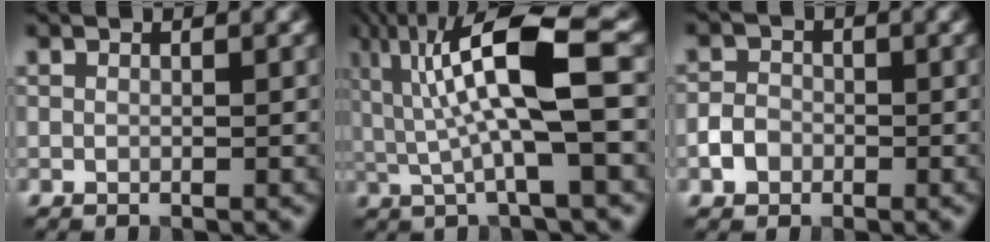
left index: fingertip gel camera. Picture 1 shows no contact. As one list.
[{"total": 9.5, "force": [1.4, 2.0, 9.2], "torque": [-0.166, 0.008, 0.026]}, {"total": 2.0, "force": [-0.9, 1.7, 0.8], "torque": [-0.009, 0.002, -0.021]}]